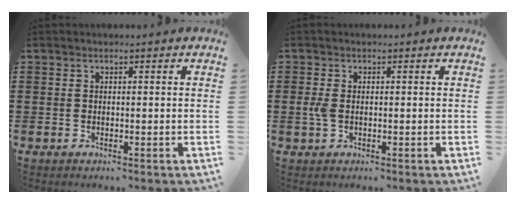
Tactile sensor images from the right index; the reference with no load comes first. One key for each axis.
{"total": 2.3, "fx": -0.1, "fy": 1.3, "fz": 1.8, "tx": -0.059, "ty": -0.004, "tz": -0.010}